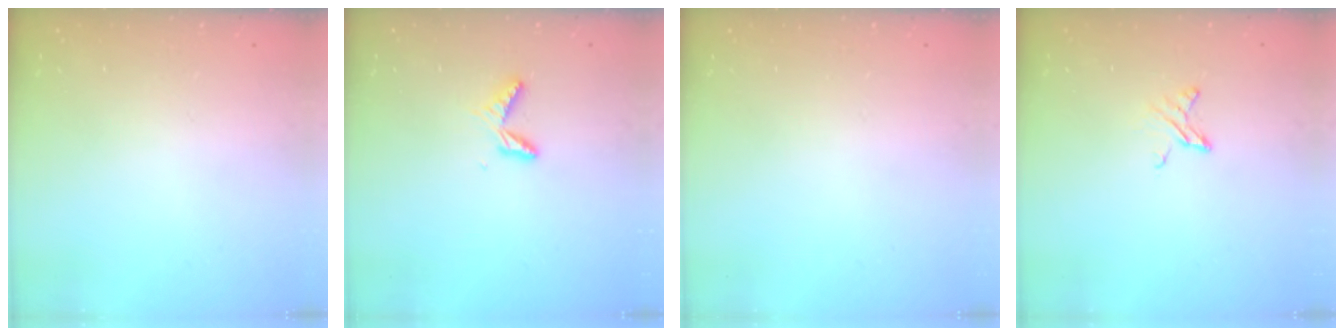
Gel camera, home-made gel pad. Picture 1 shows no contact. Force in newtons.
{"total": 5.2, "press": 5.1, "slide": 0.5}
{"total": 0.0}
{"total": 4.2, "press": 4.2, "slide": 0.4}